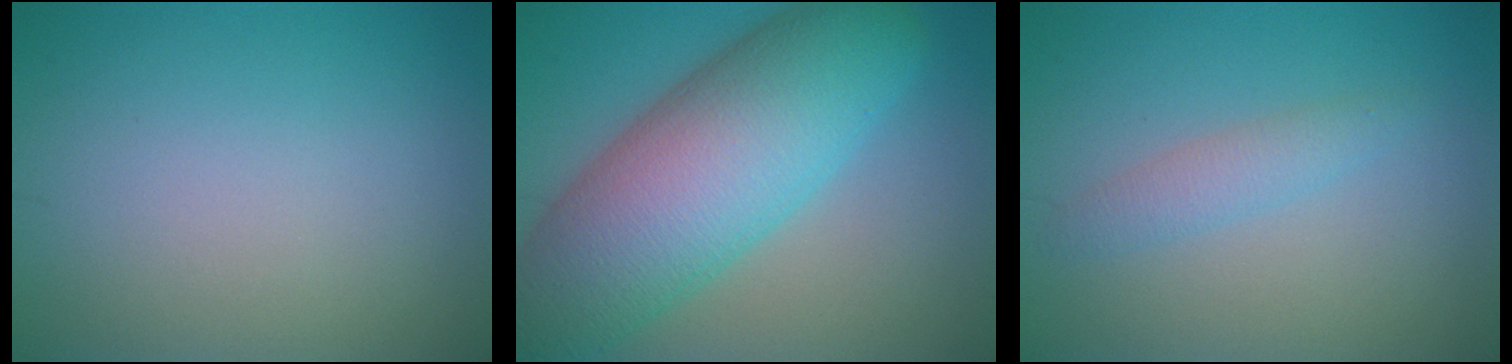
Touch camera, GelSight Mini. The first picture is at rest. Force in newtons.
{"total": 12.9, "press": 12.9, "slide": 0.5}
{"total": 1.8, "press": 1.8, "slide": 0.1}